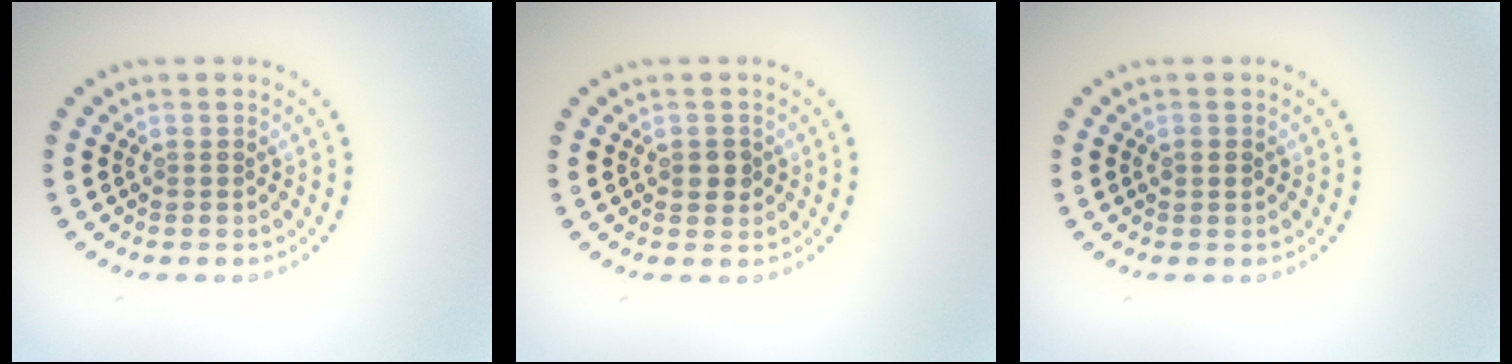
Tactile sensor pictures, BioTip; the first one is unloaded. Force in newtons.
{"total": 1.5, "press": 1.4, "slide": 0.2}
{"total": 1.0, "press": 1.0, "slide": 0.3}